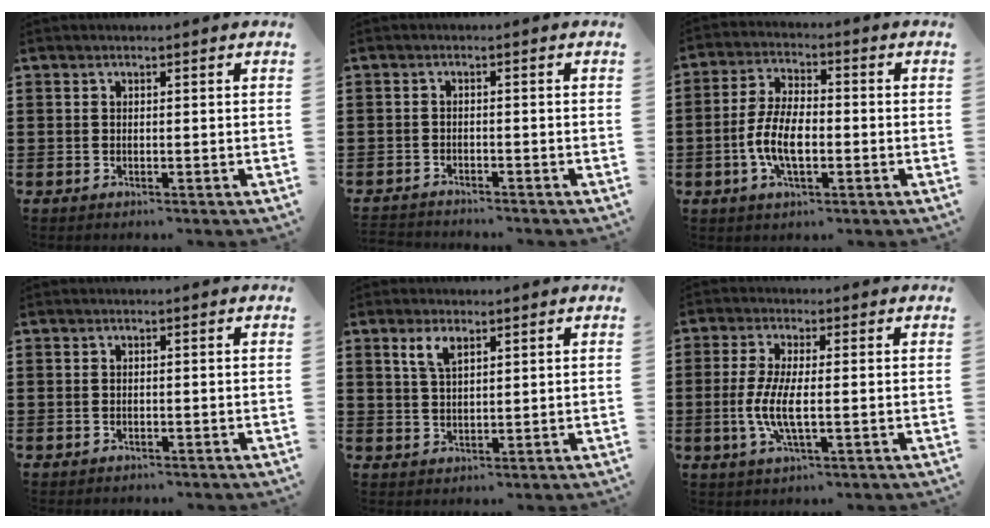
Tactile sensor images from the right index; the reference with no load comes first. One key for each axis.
{"total": 1.7, "fx": -1.7, "fy": 0.1, "fz": -0.2, "tx": -0.003, "ty": 0.003, "tz": -0.038}
{"total": 7.7, "fx": -1.9, "fy": 3.4, "fz": 6.7, "tx": -0.154, "ty": -0.006, "tz": -0.042}
{"total": 0.5, "fx": -0.4, "fy": 0.2, "fz": 0.2, "tx": -0.005, "ty": -0.001, "tz": -0.009}
{"total": 3.3, "fx": 1.8, "fy": 1.3, "fz": 2.4, "tx": -0.053, "ty": 0.006, "tz": 0.032}
{"total": 6.2, "fx": -1.0, "fy": 1.6, "fz": 5.9, "tx": -0.138, "ty": -0.010, "tz": -0.028}